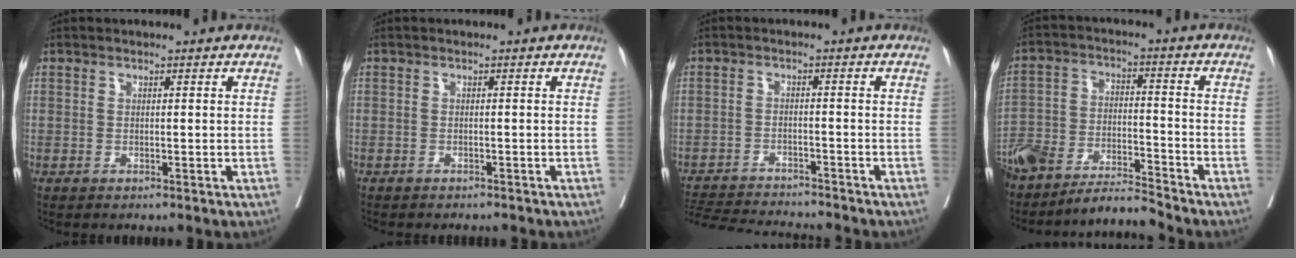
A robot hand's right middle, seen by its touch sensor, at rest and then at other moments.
{"total": 3.1, "force": [-2.8, 0.8, 1.1], "torque": [-0.017, -0.005, -0.034]}
{"total": 9.2, "force": [-8.9, 0.8, 2.0], "torque": [-0.035, -0.006, -0.141]}
{"total": 10.6, "force": [-10.0, 0.7, 3.4], "torque": [-0.064, 0.015, -0.187]}